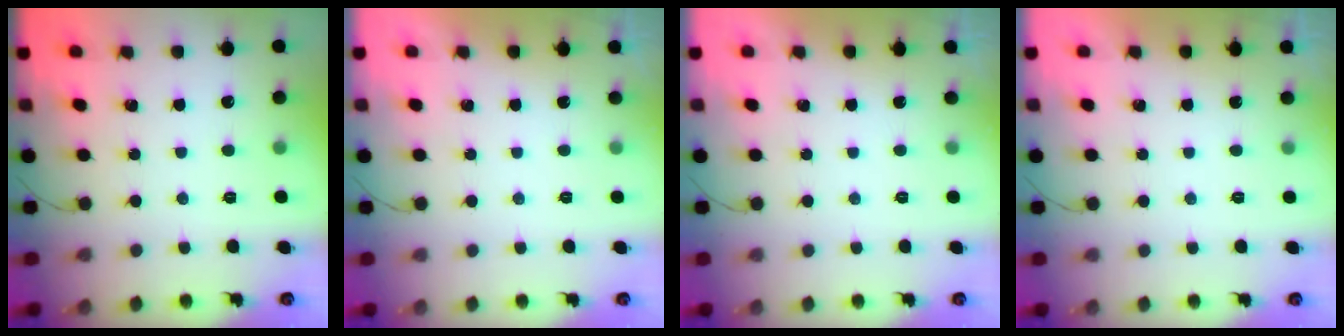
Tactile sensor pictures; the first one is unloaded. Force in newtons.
{"total": 0.0}
{"total": 0.0}
{"total": 0.0}